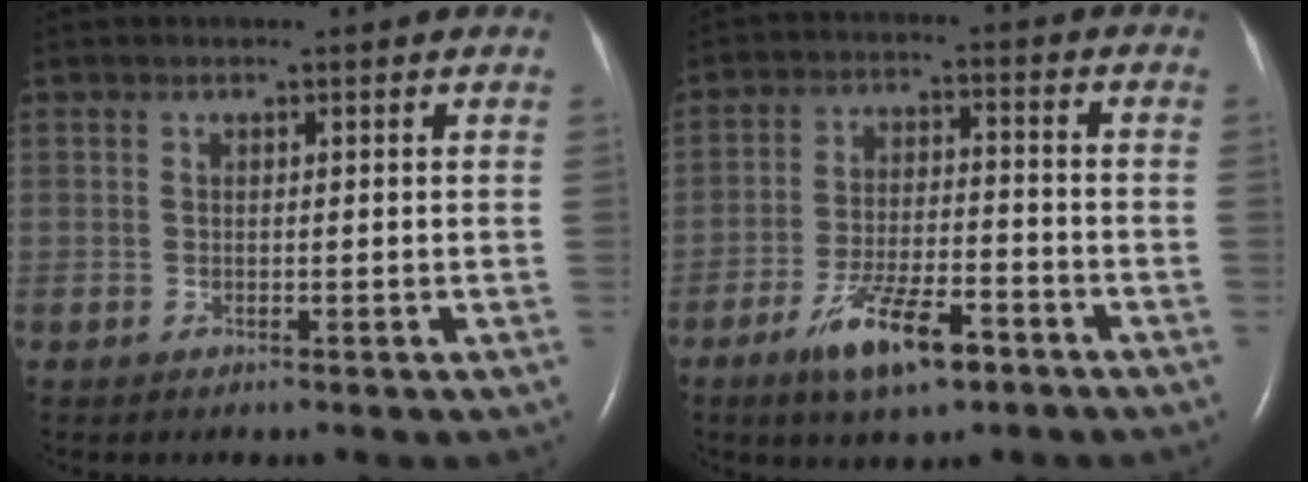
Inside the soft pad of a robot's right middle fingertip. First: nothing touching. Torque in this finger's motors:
{"motor_torque": [1.23, -0.92, 0.64, 0.18]}